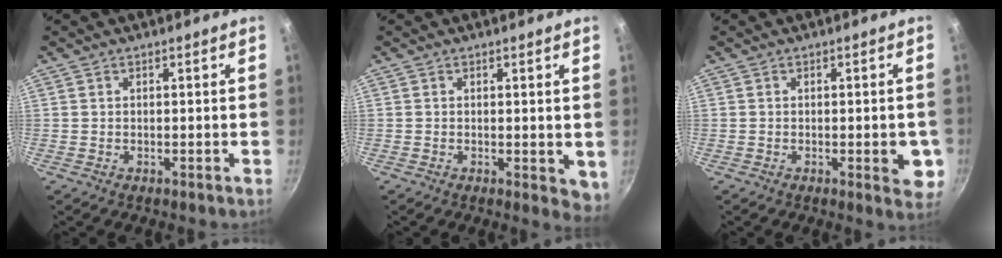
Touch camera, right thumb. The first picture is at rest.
{"total": 4.0, "force": [0.2, 2.0, 3.4], "torque": [-0.037, -0.009, 0.004]}
{"total": 5.5, "force": [-1.2, 2.1, 4.9], "torque": [-0.046, -0.003, -0.015]}